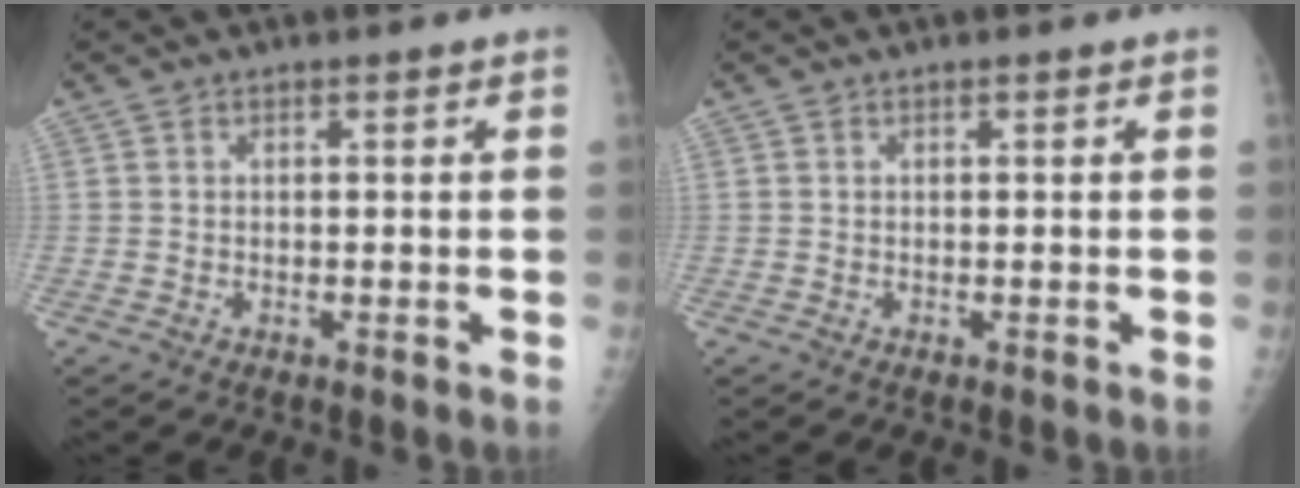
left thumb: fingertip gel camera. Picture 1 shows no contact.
{"total": 0.0}